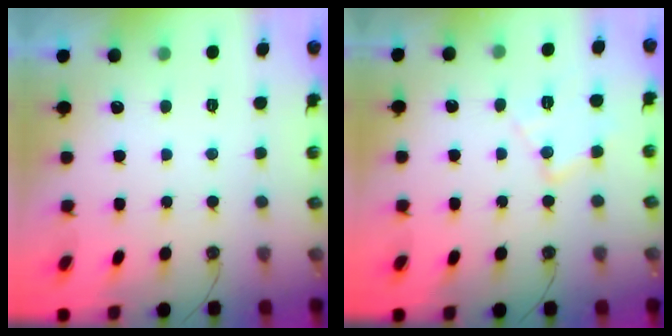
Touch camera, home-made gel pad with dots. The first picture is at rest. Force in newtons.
{"total": 10.1, "press": 10.1, "slide": 0.8}